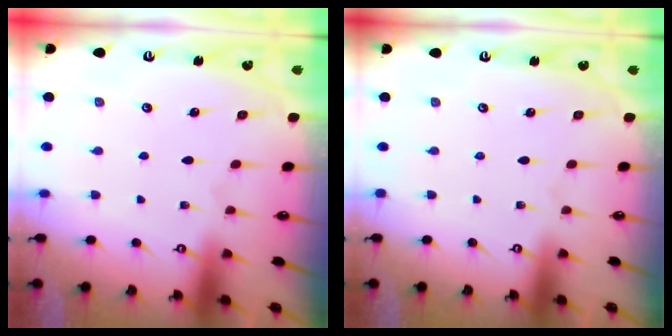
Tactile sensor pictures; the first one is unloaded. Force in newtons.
{"total": 0.0}